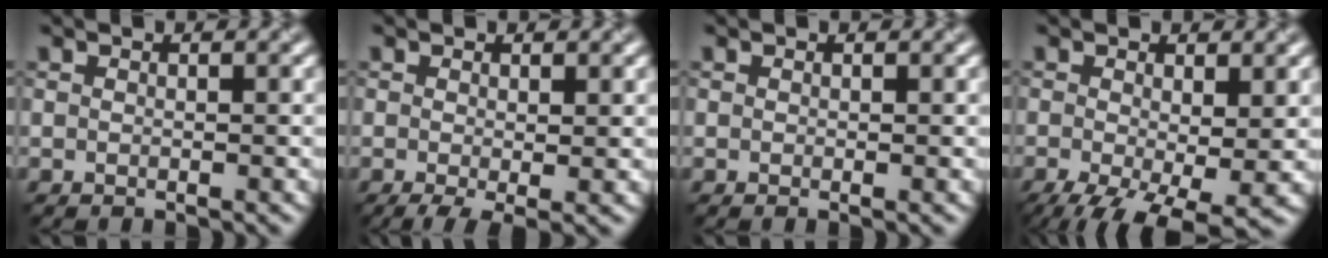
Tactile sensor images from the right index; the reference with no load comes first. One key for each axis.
{"total": 2.4, "fx": -0.6, "fy": 0.7, "fz": 2.2, "tx": -0.041, "ty": -0.012, "tz": -0.012}
{"total": 0.0}
{"total": 8.8, "fx": -3.6, "fy": 3.5, "fz": 7.2, "tx": -0.135, "ty": -0.035, "tz": -0.051}